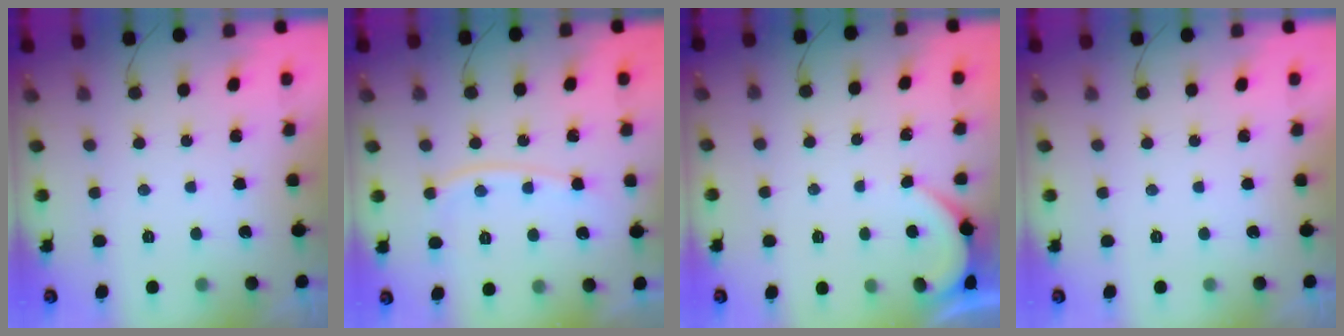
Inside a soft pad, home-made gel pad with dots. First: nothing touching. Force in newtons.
{"total": 9.1, "press": 9.0, "slide": 0.6}
{"total": 1.4, "press": 1.4, "slide": 0.2}
{"total": 0.0}